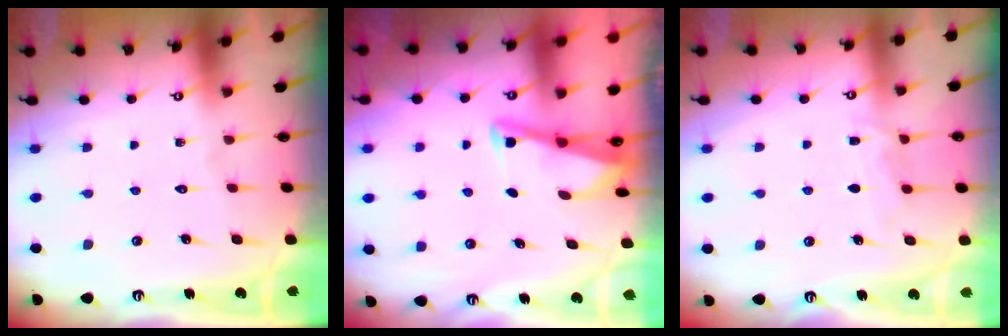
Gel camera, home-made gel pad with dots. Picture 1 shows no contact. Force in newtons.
{"total": 2.9, "press": 2.9, "slide": 0.3}
{"total": 6.3, "press": 6.3, "slide": 0.7}